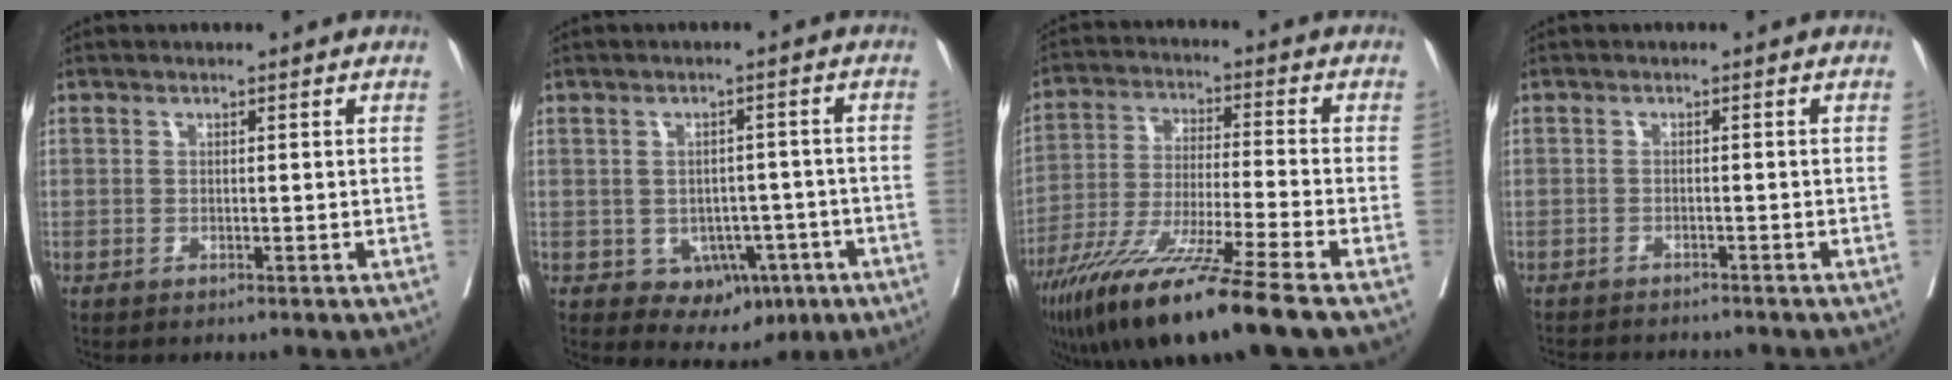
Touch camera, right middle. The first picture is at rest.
{"total": 7.3, "force": [-2.8, 5.4, 4.0], "torque": [-0.037, 0.012, -0.023]}
{"total": 16.3, "force": [-11.4, -1.1, 11.6], "torque": [-0.222, -0.055, -0.203]}
{"total": 7.1, "force": [-6.7, 1.1, 1.9], "torque": [-0.020, -0.008, -0.092]}